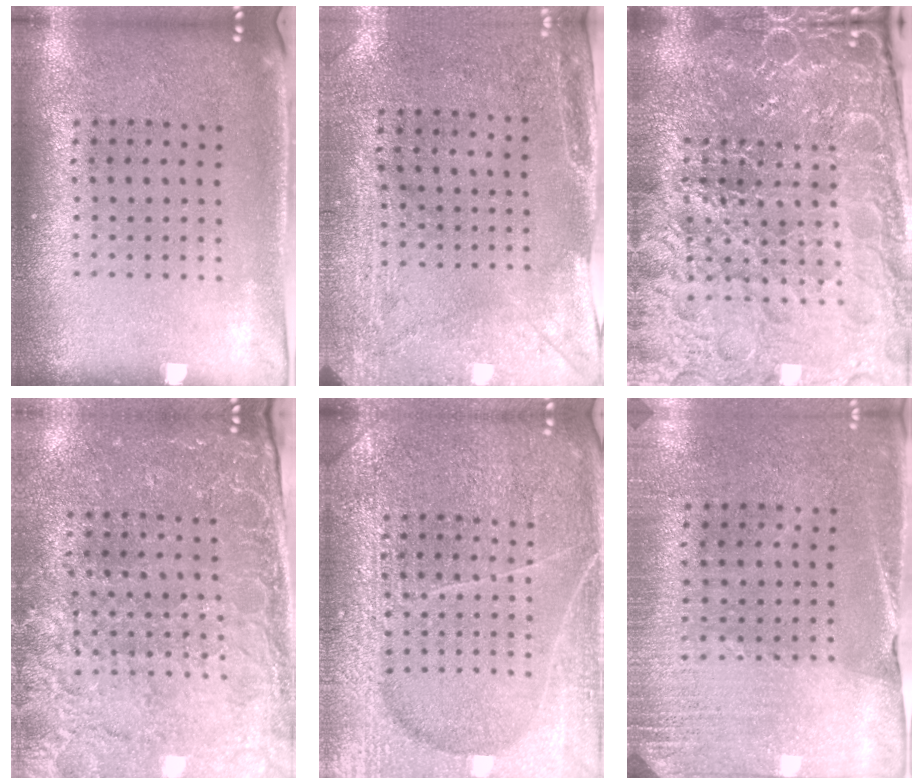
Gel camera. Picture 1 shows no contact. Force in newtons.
{"total": 3.0, "press": 2.4, "slide": 1.8}
{"total": 5.6, "press": 5.2, "slide": 2.1}
{"total": 3.1, "press": 2.9, "slide": 1.1}
{"total": 6.6, "press": 6.5, "slide": 0.8}
{"total": 2.7, "press": 2.6, "slide": 0.7}